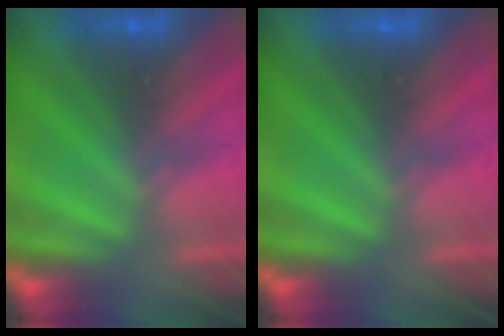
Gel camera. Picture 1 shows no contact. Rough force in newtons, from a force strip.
{"total": 0.0}